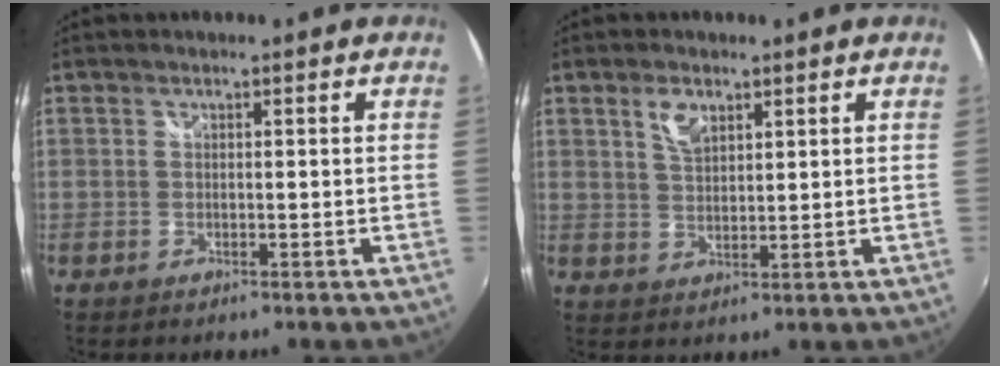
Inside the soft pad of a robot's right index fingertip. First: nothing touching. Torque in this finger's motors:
{"motor_torque": [0.12, -0.03, 0.11, 0.05]}